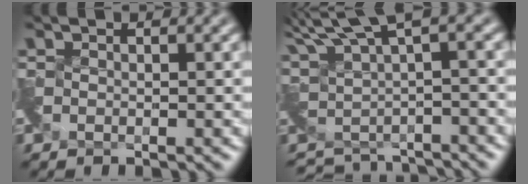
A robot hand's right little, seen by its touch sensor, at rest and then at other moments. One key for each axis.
{"total": 4.1, "fx": 1.7, "fy": 1.7, "fz": 3.3, "tx": -0.068, "ty": -0.019, "tz": 0.053}